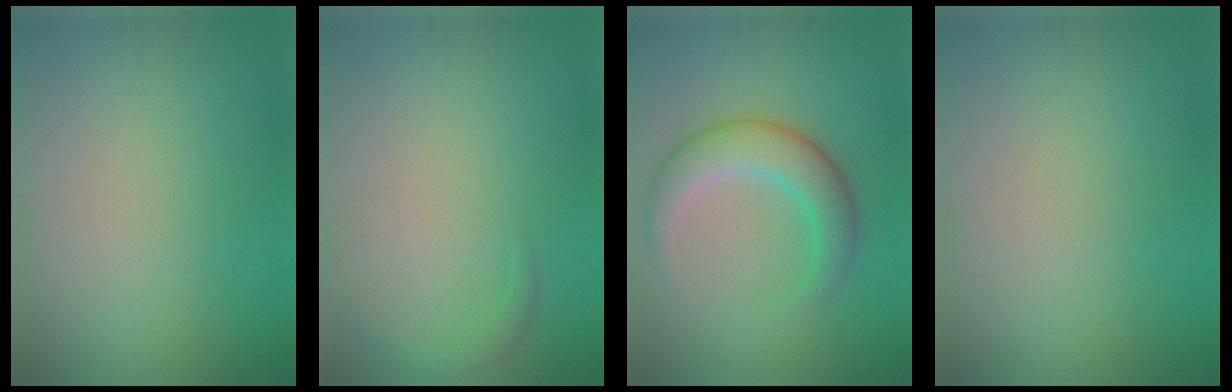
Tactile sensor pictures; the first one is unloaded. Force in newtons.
{"total": 1.1, "press": 1.1, "slide": 0.1}
{"total": 4.8, "press": 4.8, "slide": 0.3}
{"total": 0.0}